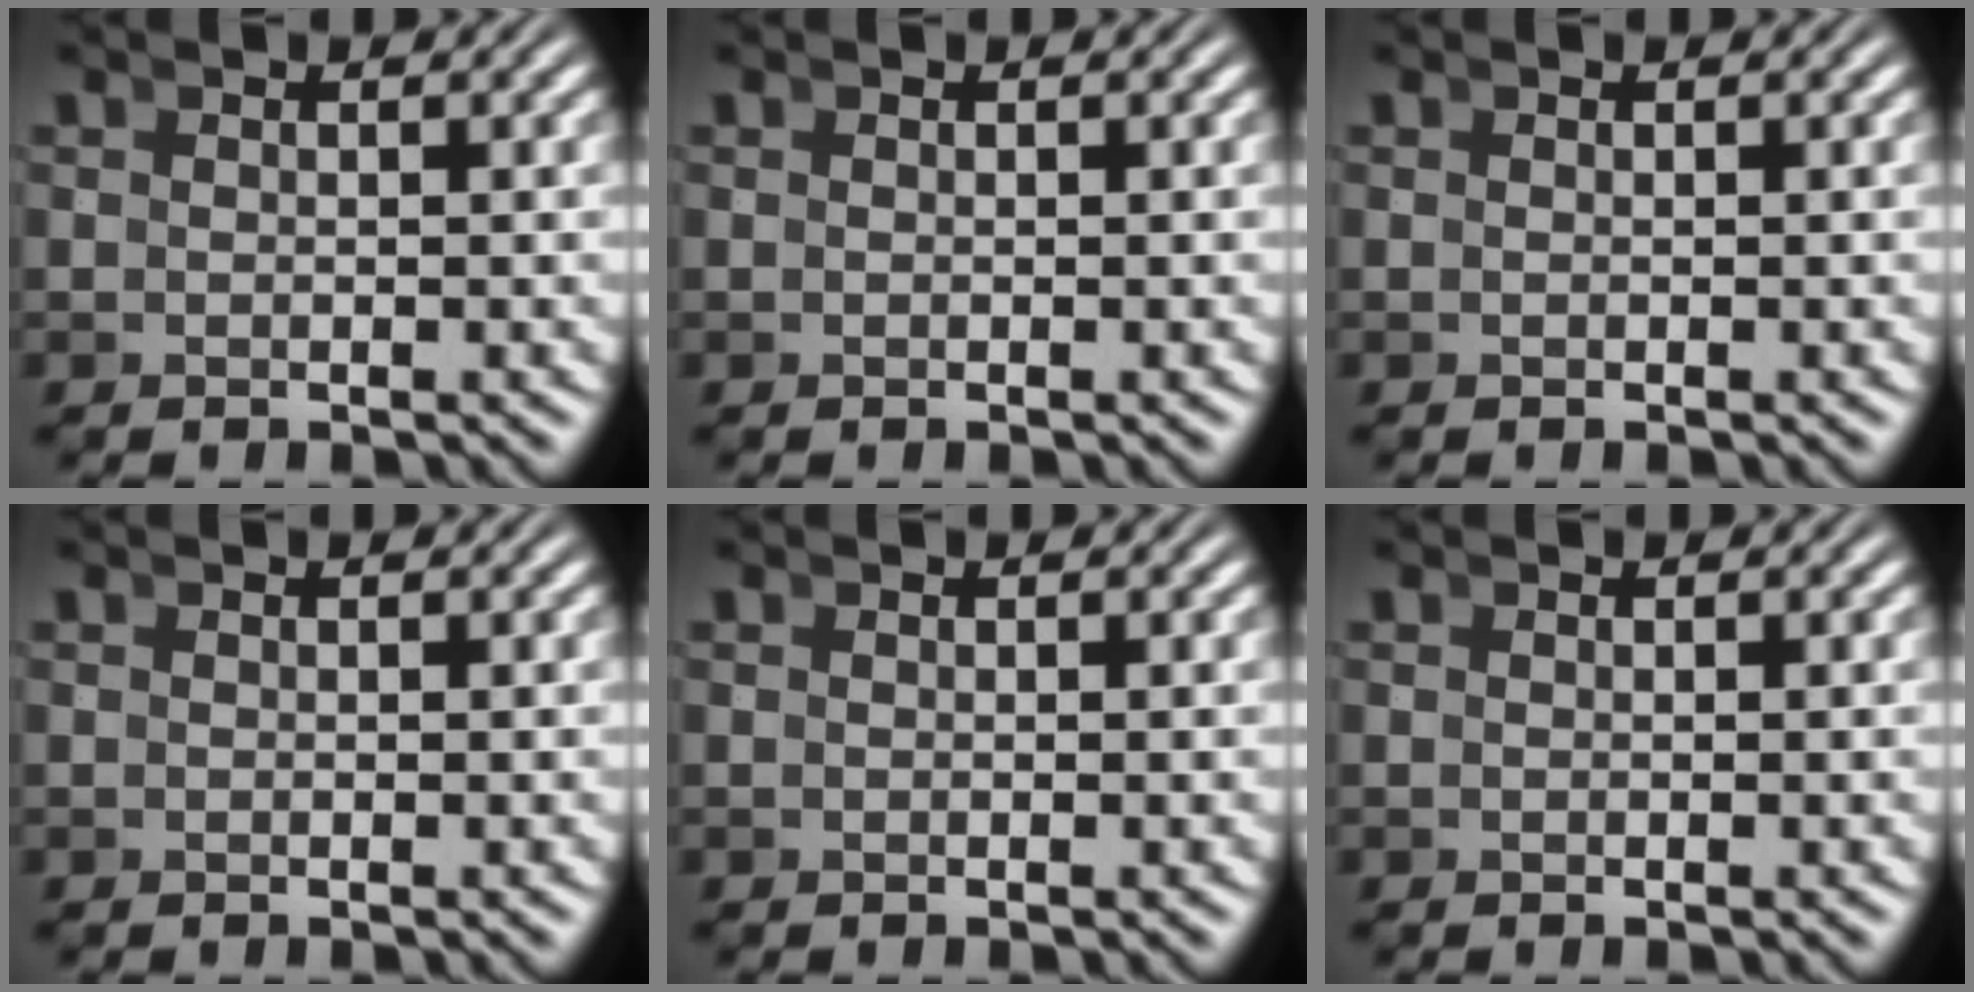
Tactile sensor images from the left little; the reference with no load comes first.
{"total": 0.0}
{"total": 0.0}
{"total": 0.0}
{"total": 0.0}
{"total": 0.0}